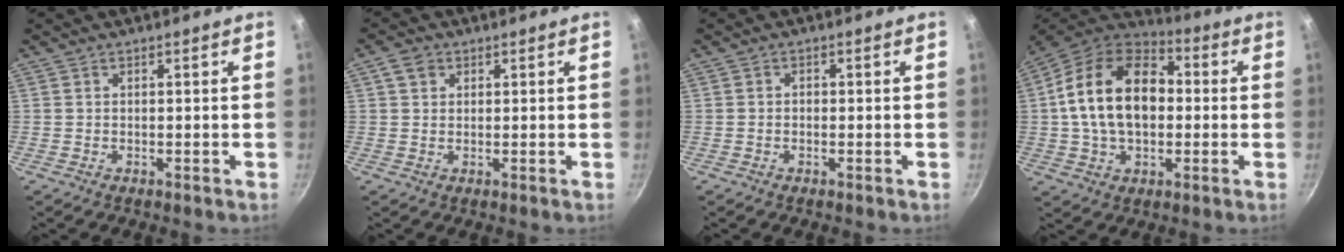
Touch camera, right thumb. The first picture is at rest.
{"total": 2.8, "force": [1.2, 2.2, 1.3], "torque": [-0.015, -0.001, 0.019]}
{"total": 0.9, "force": [-0.2, 0.7, 0.5], "torque": [-0.007, 0.004, -0.006]}
{"total": 20.1, "force": [1.2, 13.3, 15.0], "torque": [-0.237, 0.034, 0.007]}